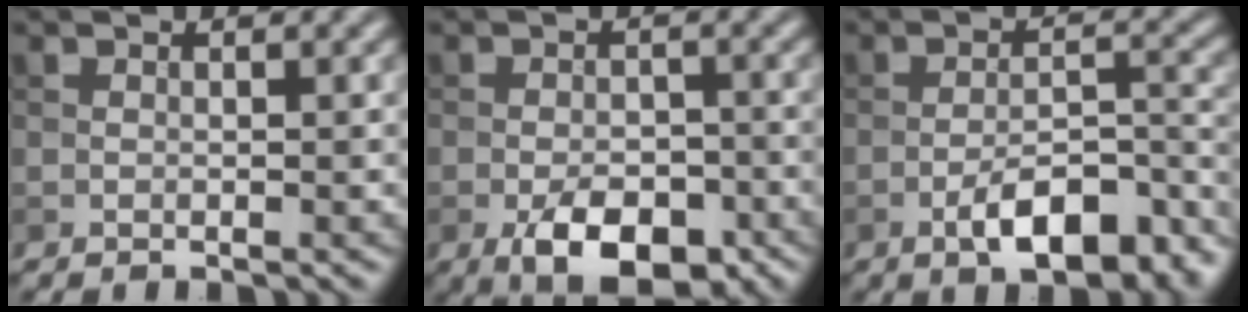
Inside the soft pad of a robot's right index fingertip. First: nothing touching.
{"total": 6.7, "force": [-3.4, 3.5, 4.6], "torque": [-0.067, -0.008, -0.055]}
{"total": 7.9, "force": [-4.7, 2.9, 5.6], "torque": [-0.081, 0.007, -0.075]}